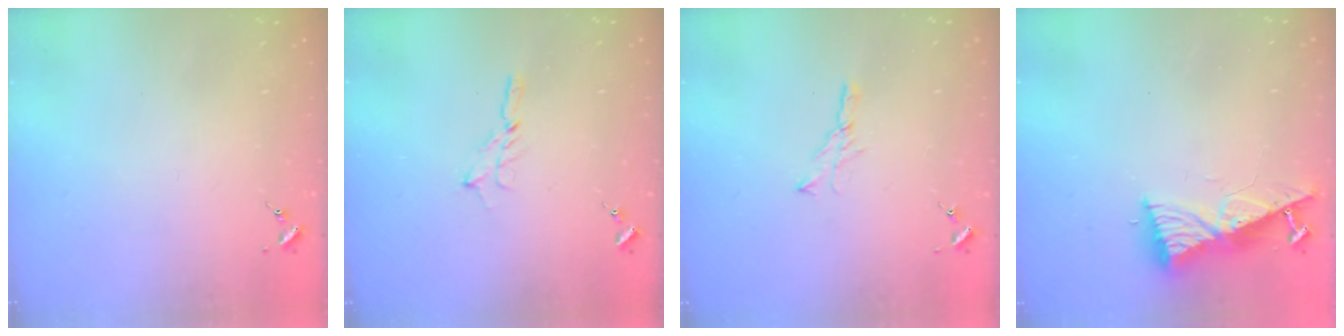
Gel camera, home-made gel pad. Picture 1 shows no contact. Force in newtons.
{"total": 2.0, "press": 2.0, "slide": 0.2}
{"total": 5.1, "press": 5.1, "slide": 0.1}
{"total": 10.3, "press": 10.3, "slide": 1.0}